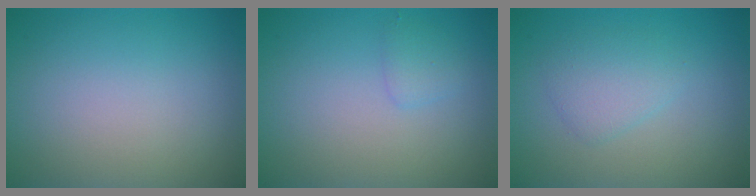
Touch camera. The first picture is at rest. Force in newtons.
{"total": 1.1, "press": 1.1, "slide": 0.1}
{"total": 2.2, "press": 2.2, "slide": 0.0}